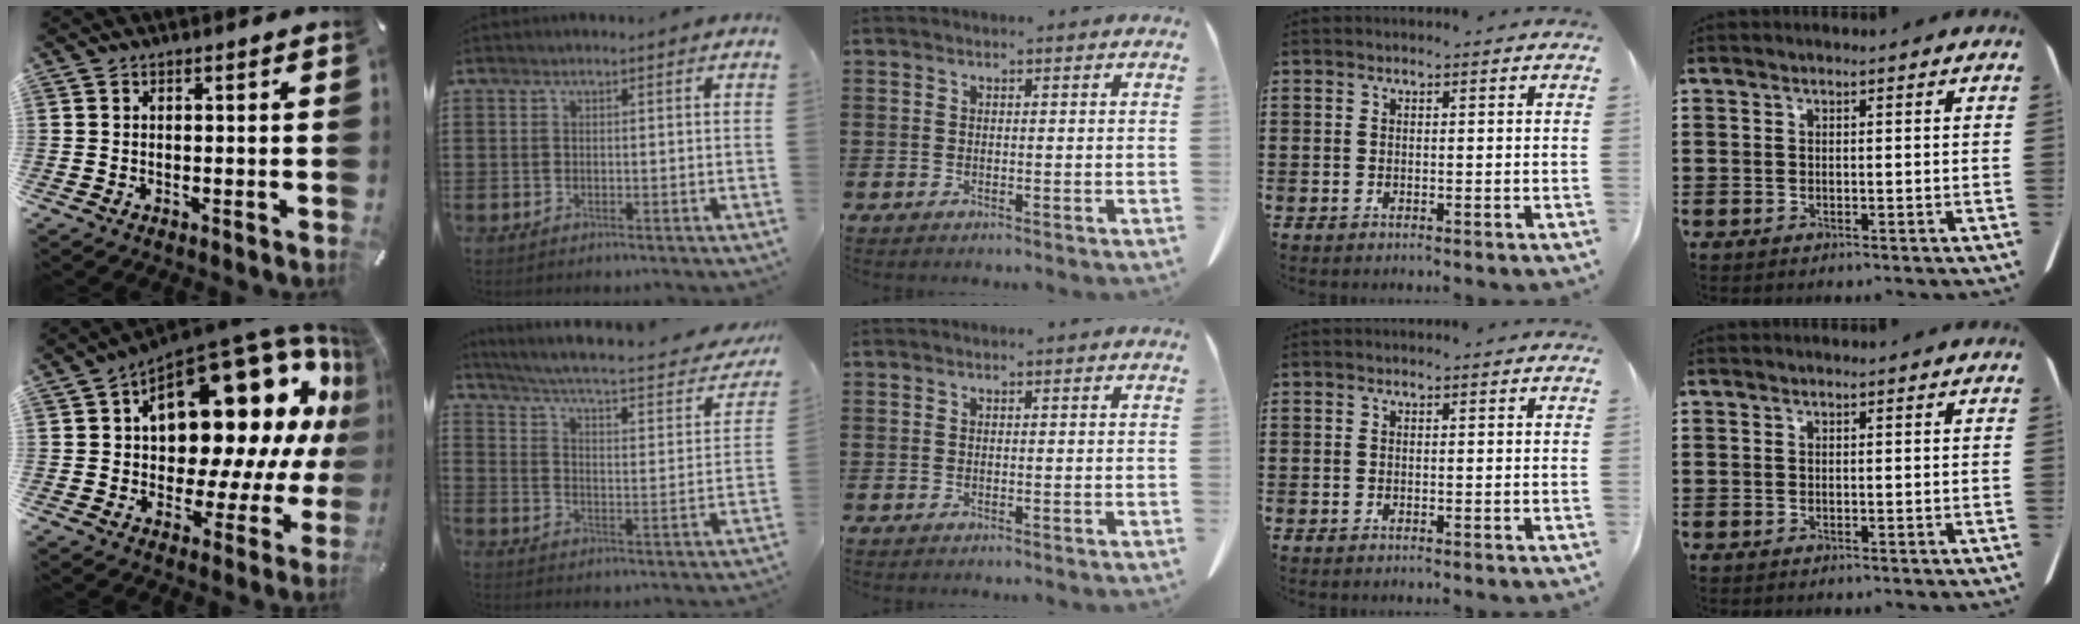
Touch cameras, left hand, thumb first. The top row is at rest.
{"thumb": {"total": 27.7, "force": [9.6, 14.9, 21.4], "torque": [-0.309, -0.084, 0.172]}, "index": {"total": 4.4, "force": [3.4, -0.4, 2.9], "torque": [-0.074, -0.036, 0.046]}}